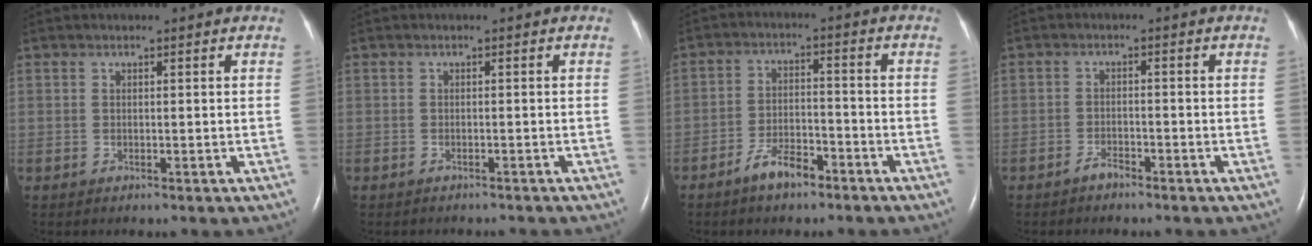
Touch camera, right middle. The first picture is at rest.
{"total": 2.8, "force": [-2.6, 0.7, 0.7], "torque": [-0.015, -0.004, -0.029]}
{"total": 5.5, "force": [-4.1, 2.0, 3.2], "torque": [-0.064, 0.003, -0.072]}
{"total": 1.8, "force": [-1.6, 0.5, 0.6], "torque": [-0.013, 0.000, -0.026]}